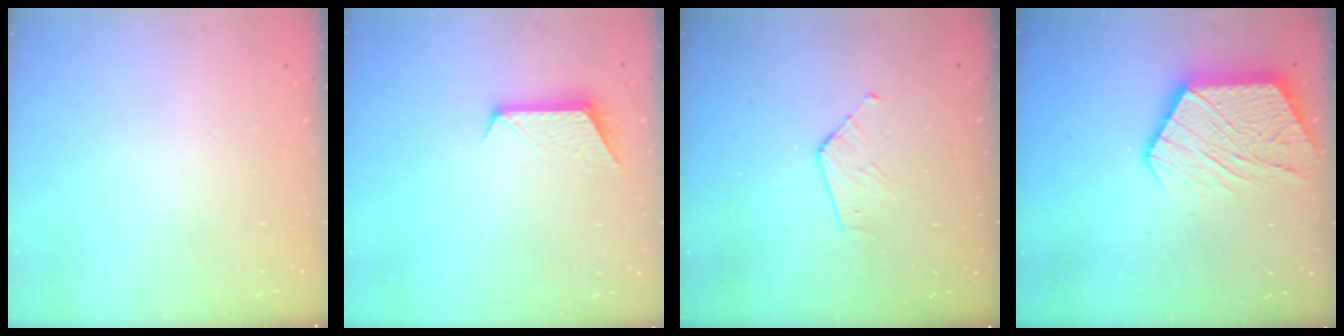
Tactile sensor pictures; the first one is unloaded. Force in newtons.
{"total": 7.2, "press": 7.2, "slide": 0.6}
{"total": 5.9, "press": 5.9, "slide": 0.5}
{"total": 16.0, "press": 16.0, "slide": 1.1}